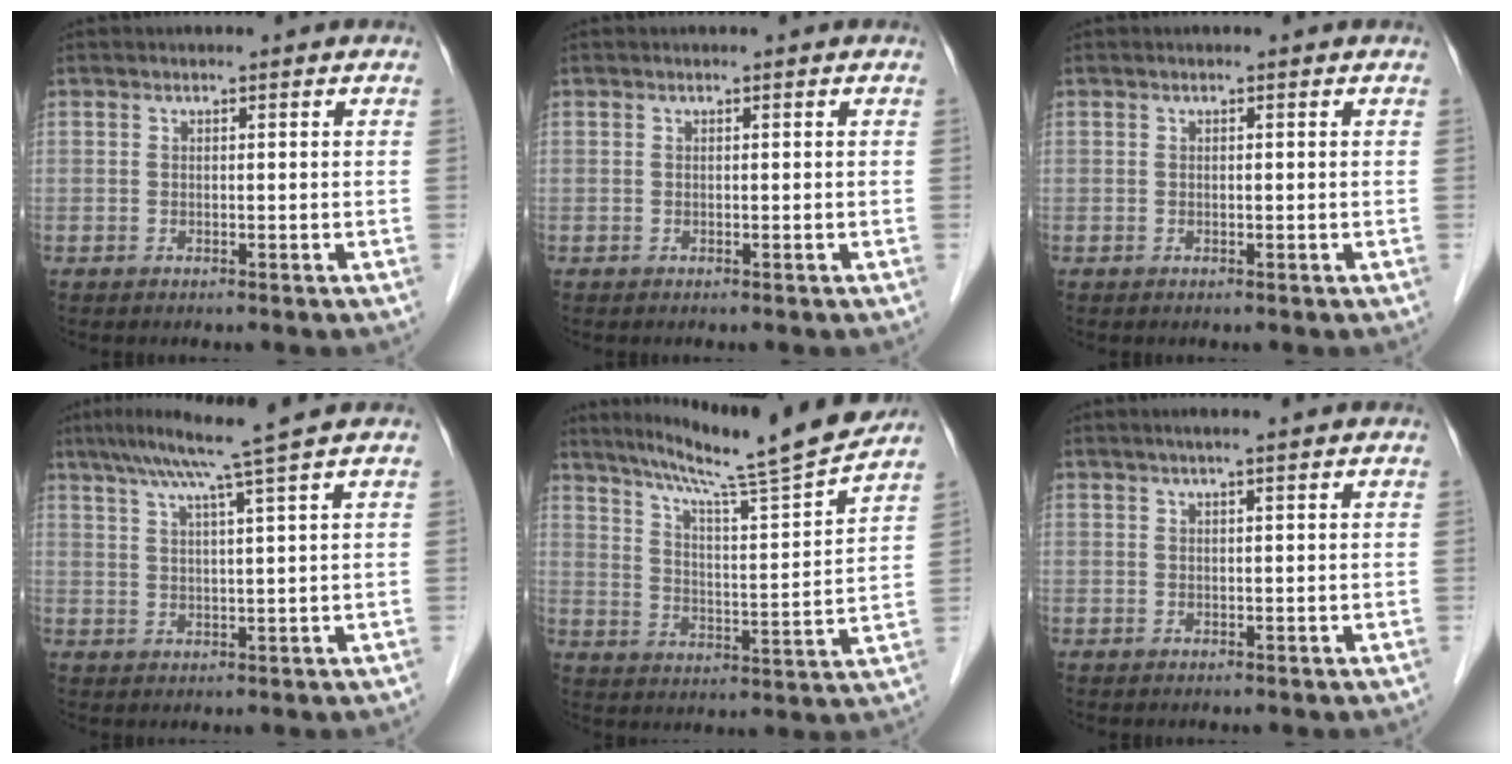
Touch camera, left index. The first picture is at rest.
{"total": 0.0}
{"total": 0.0}
{"total": 7.0, "force": [5.0, -2.2, 4.4], "torque": [-0.072, 0.009, 0.085]}
{"total": 16.7, "force": [14.8, -1.8, 7.5], "torque": [-0.124, -0.025, 0.219]}
{"total": 2.3, "force": [1.7, -0.4, 1.6], "torque": [-0.023, 0.013, 0.029]}